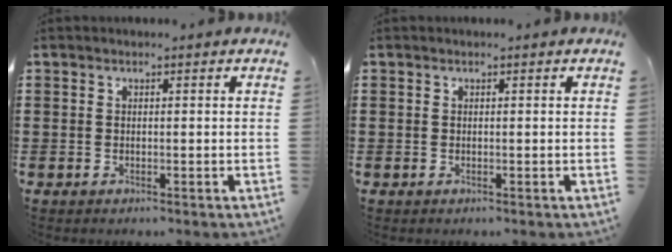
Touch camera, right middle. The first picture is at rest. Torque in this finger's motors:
{"motor_torque": [-2.14, 0.00, 0.06, -0.01]}